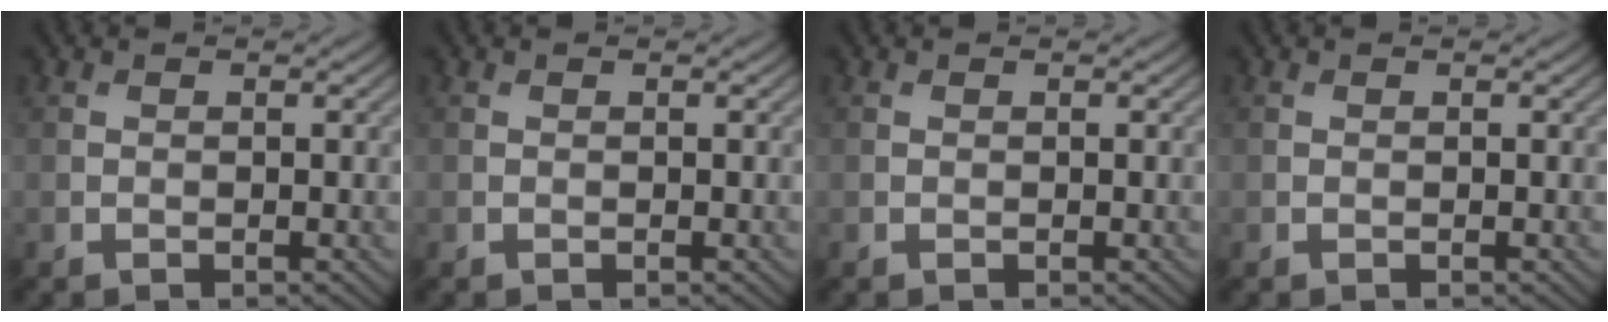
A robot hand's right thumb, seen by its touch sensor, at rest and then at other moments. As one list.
[{"total": 0.0}, {"total": 0.0}, {"total": 0.0}]